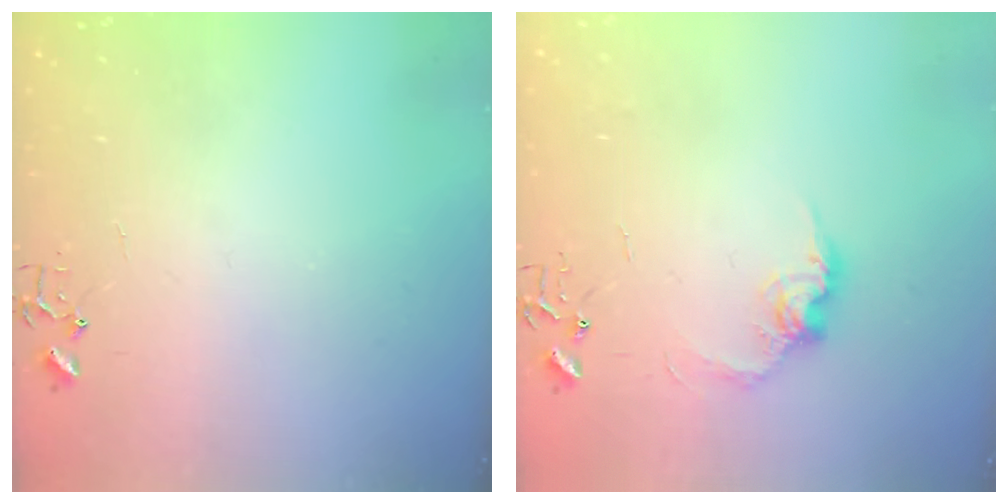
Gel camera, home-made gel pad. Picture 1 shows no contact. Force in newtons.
{"total": 10.1, "press": 10.0, "slide": 0.5}